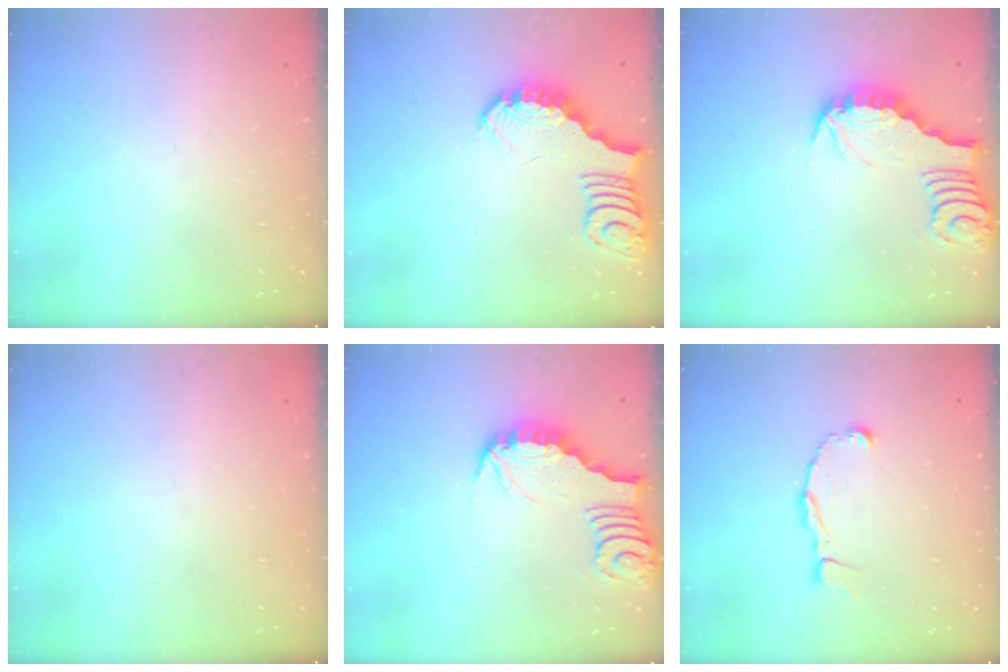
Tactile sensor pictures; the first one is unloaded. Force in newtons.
{"total": 3.5, "press": 3.5, "slide": 0.6}
{"total": 3.4, "press": 3.3, "slide": 0.4}
{"total": 0.0}
{"total": 3.4, "press": 3.3, "slide": 0.4}
{"total": 4.5, "press": 4.4, "slide": 0.6}